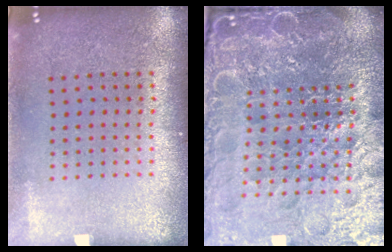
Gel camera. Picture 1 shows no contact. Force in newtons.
{"total": 6.9, "press": 6.0, "slide": 3.3}